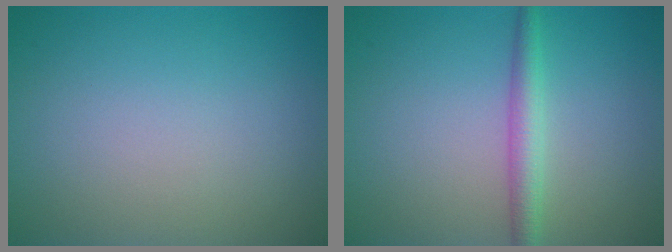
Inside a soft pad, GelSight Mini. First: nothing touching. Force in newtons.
{"total": 2.5, "press": 2.5, "slide": 0.1}